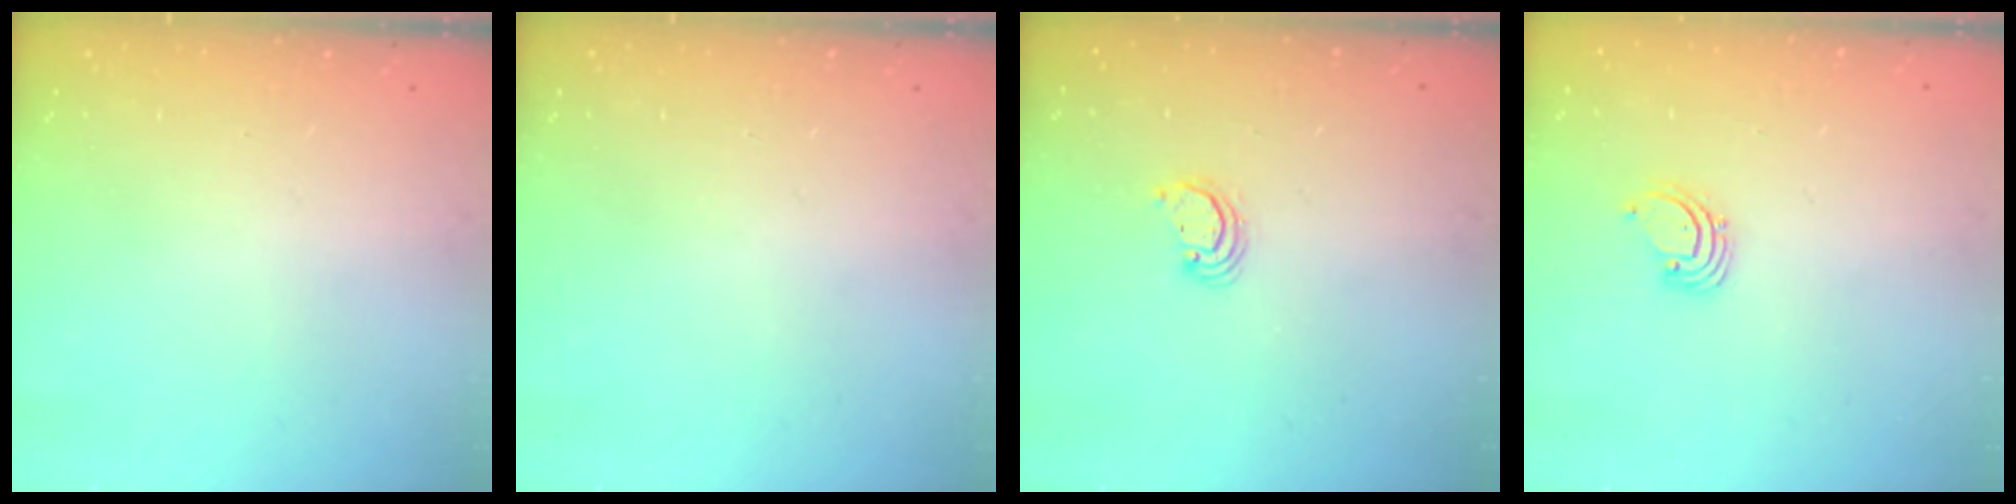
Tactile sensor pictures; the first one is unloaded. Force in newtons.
{"total": 0.0}
{"total": 2.7, "press": 2.7, "slide": 0.1}
{"total": 1.4, "press": 1.4, "slide": 0.1}